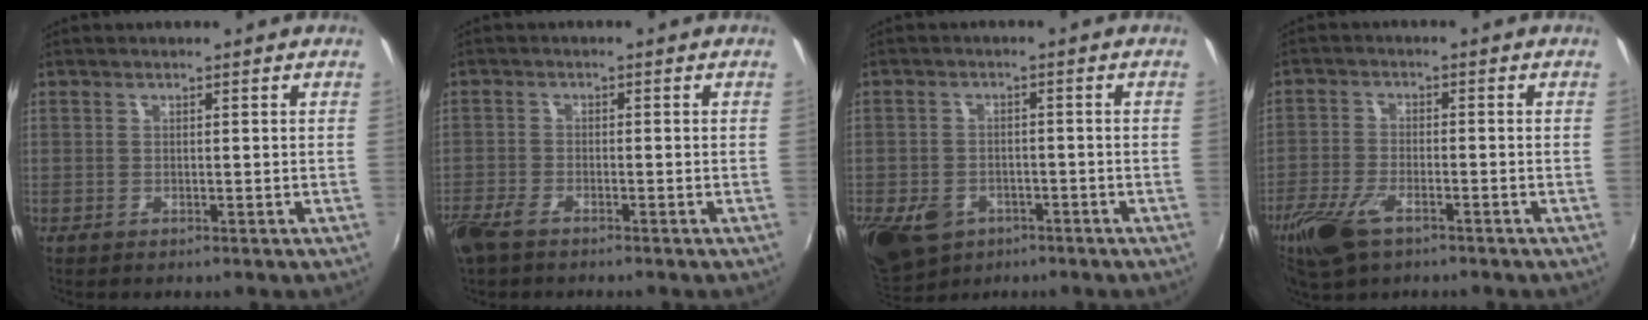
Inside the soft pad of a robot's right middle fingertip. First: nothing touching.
{"total": 5.2, "force": [-4.0, 1.7, 3.0], "torque": [-0.081, -0.014, -0.080]}
{"total": 12.7, "force": [-6.6, 8.7, 6.5], "torque": [-0.170, -0.022, -0.106]}
{"total": 9.0, "force": [-5.6, 3.8, 5.9], "torque": [-0.147, -0.021, -0.109]}